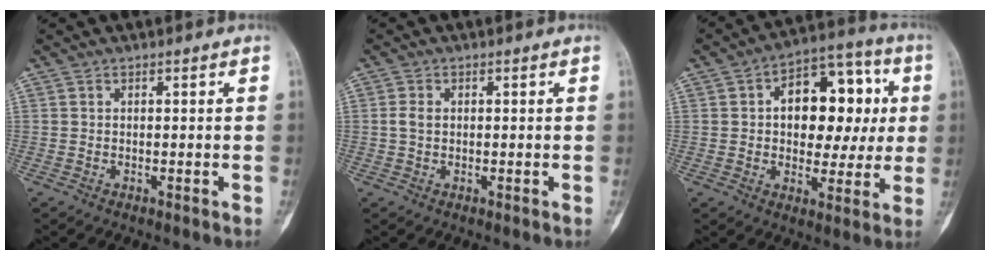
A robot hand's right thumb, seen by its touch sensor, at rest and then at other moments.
{"total": 1.9, "force": [0.2, 1.4, 1.4], "torque": [-0.031, 0.003, 0.003]}
{"total": 17.3, "force": [2.7, 10.8, 13.2], "torque": [-0.133, 0.027, 0.038]}